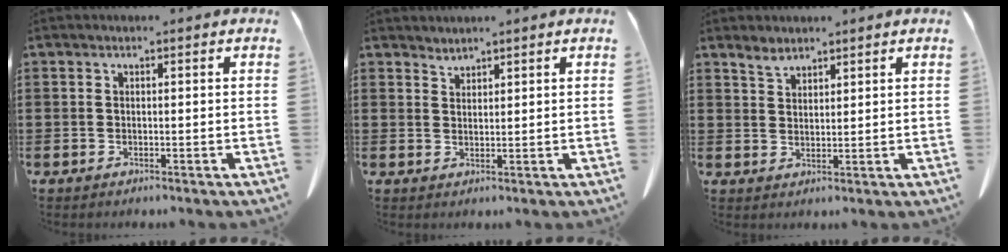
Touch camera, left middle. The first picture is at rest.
{"total": 1.7, "force": [1.7, 0.0, -0.2], "torque": [-0.001, -0.004, 0.035]}
{"total": 2.5, "force": [2.2, 1.0, 0.8], "torque": [-0.021, 0.000, 0.043]}